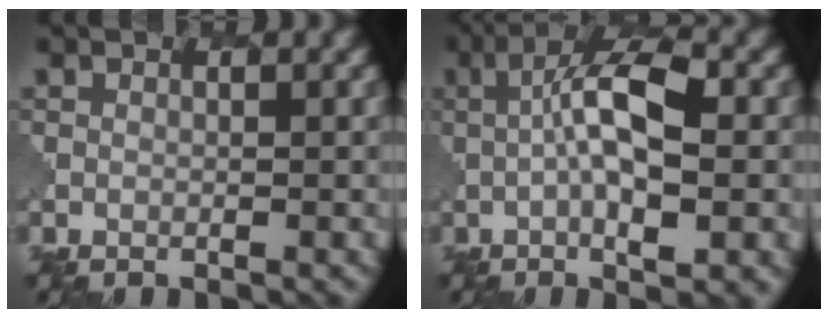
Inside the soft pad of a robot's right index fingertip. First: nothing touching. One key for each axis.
{"total": 7.6, "fx": 0.0, "fy": 2.1, "fz": 7.3, "tx": -0.123, "ty": 0.010, "tz": 0.000}